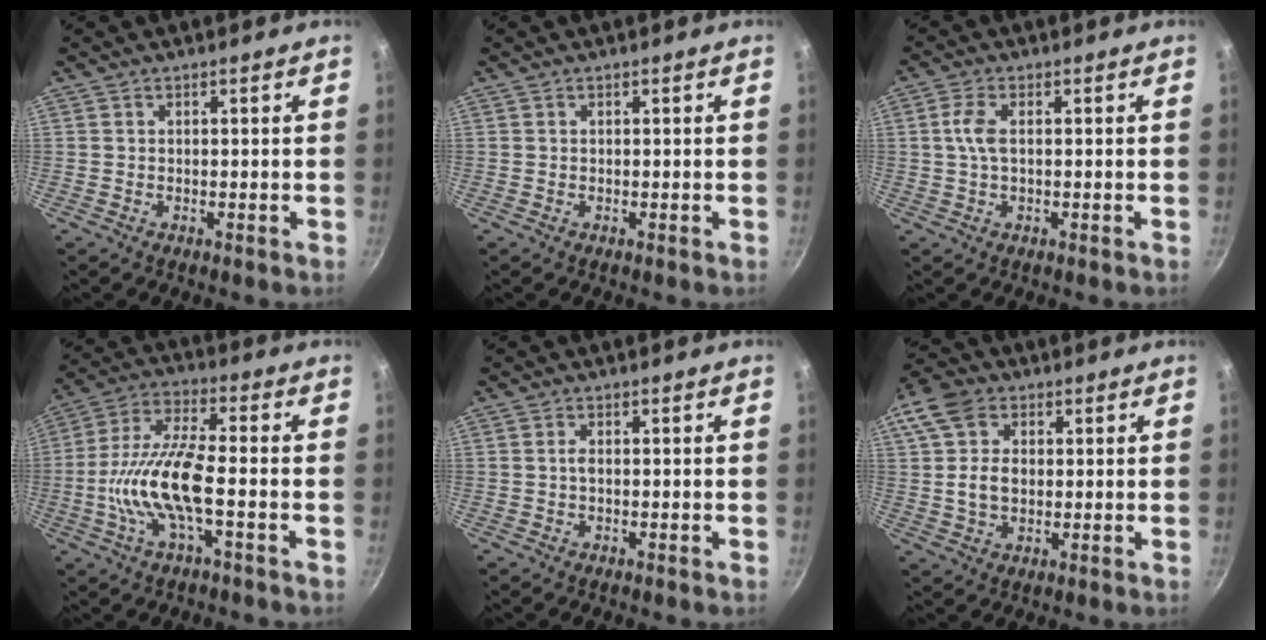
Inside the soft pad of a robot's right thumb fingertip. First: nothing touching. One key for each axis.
{"total": 0.0}
{"total": 3.9, "fx": 0.4, "fy": 1.8, "fz": 3.5, "tx": -0.081, "ty": 0.008, "tz": 0.004}
{"total": 13.2, "fx": -3.1, "fy": 4.2, "fz": 12.2, "tx": -0.244, "ty": 0.032, "tz": -0.070}
{"total": 1.0, "fx": -0.1, "fy": 0.4, "fz": 0.9, "tx": -0.018, "ty": 0.003, "tz": -0.002}
{"total": 11.8, "fx": 2.0, "fy": 8.9, "fz": 7.4, "tx": -0.141, "ty": 0.016, "tz": 0.026}